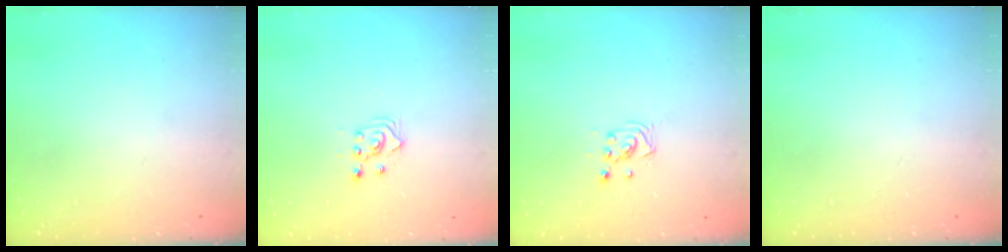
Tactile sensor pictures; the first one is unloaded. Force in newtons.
{"total": 2.4, "press": 2.2, "slide": 0.8}
{"total": 2.9, "press": 2.9, "slide": 0.3}
{"total": 0.0}